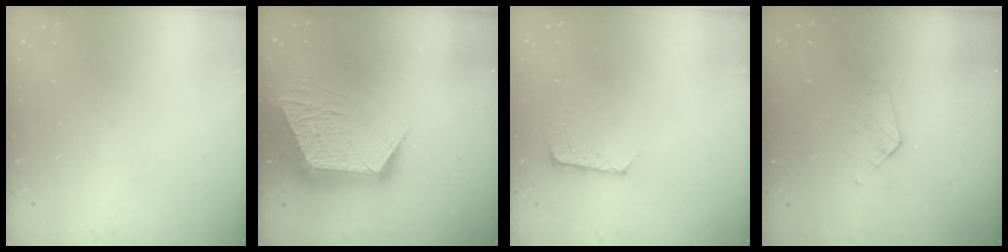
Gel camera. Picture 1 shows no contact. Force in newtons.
{"total": 17.7, "press": 17.6, "slide": 1.6}
{"total": 5.3, "press": 5.2, "slide": 0.6}
{"total": 3.9, "press": 3.9, "slide": 0.4}